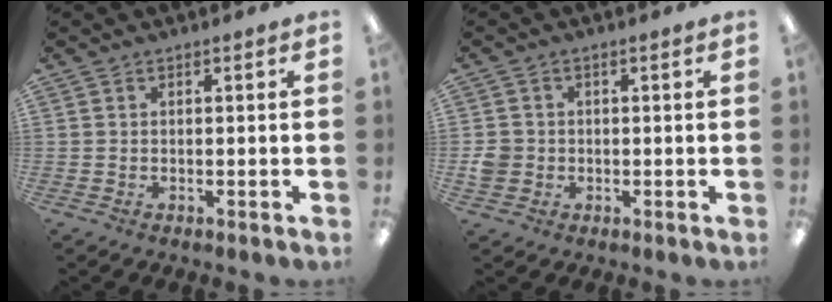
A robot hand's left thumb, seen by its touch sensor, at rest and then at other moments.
{"total": 3.6, "force": [-0.5, 3.4, 1.0], "torque": [-0.011, 0.005, -0.009]}